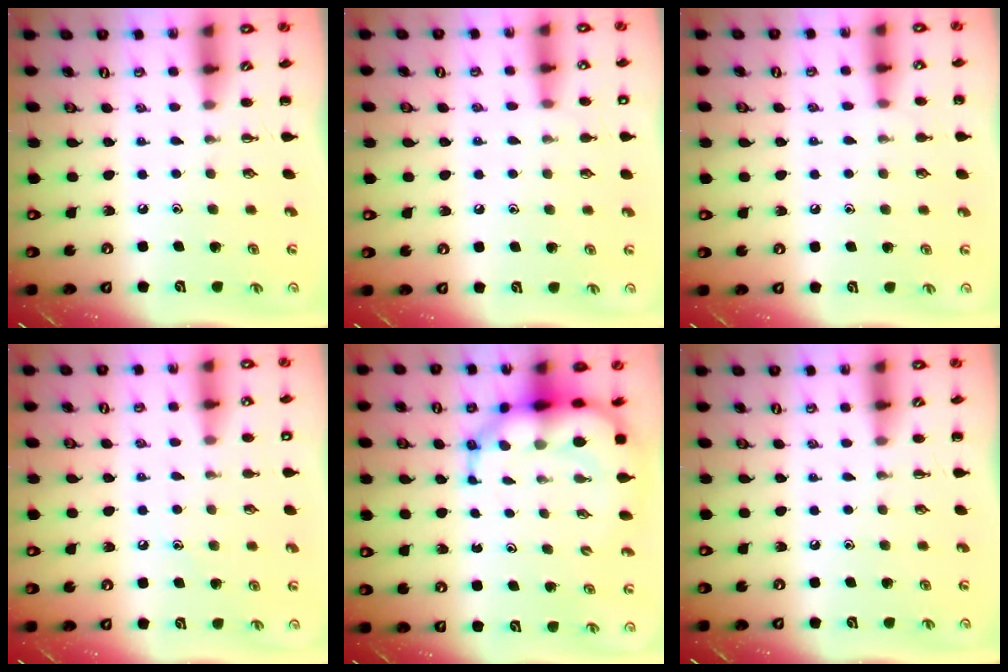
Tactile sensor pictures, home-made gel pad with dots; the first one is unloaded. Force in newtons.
{"total": 7.4, "press": 7.0, "slide": 2.4}
{"total": 5.1, "press": 4.8, "slide": 1.7}
{"total": 7.0, "press": 6.8, "slide": 1.8}
{"total": 9.3, "press": 8.9, "slide": 2.8}
{"total": 0.0}